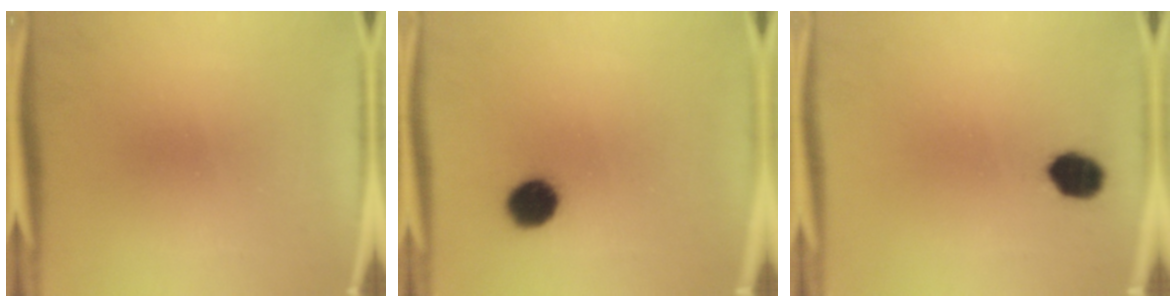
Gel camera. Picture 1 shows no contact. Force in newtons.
{"total": 7.2}
{"total": 5.8}